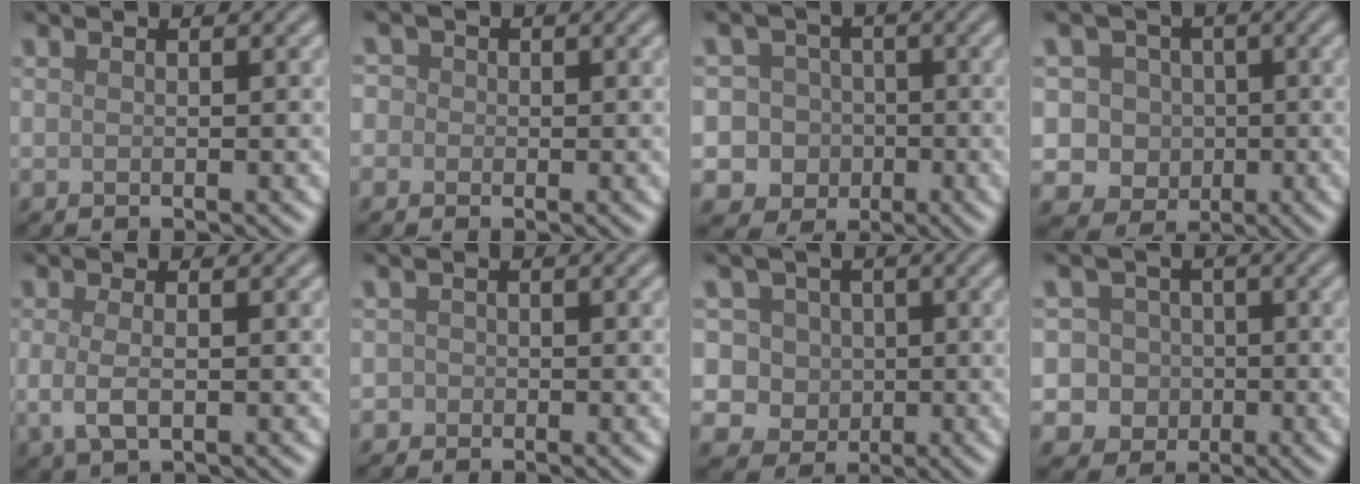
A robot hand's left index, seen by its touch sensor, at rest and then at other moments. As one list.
[{"total": 2.9, "force": [0.5, 2.6, 1.0], "torque": [0.004, 0.023, -0.023]}, {"total": 9.0, "force": [-1.7, 8.6, 2.2], "torque": [-0.038, 0.016, -0.063]}, {"total": 5.5, "force": [-0.1, 5.1, 1.9], "torque": [-0.007, 0.016, -0.031]}, {"total": 2.6, "force": [-0.3, 1.1, 2.4], "torque": [-0.053, -0.007, -0.007]}, {"total": 1.3, "force": [-0.2, 1.3, 0.2], "torque": [0.009, 0.003, -0.012]}, {"total": 6.7, "force": [1.6, 5.9, 2.8], "torque": [-0.034, 0.021, 0.001]}, {"total": 6.9, "force": [-0.9, 6.6, 1.8], "torque": [-0.015, 0.022, -0.052]}]